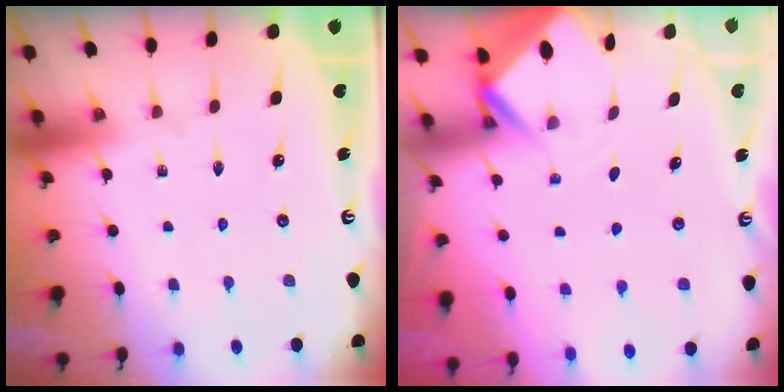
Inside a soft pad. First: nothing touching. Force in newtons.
{"total": 2.7, "press": 2.7, "slide": 0.2}